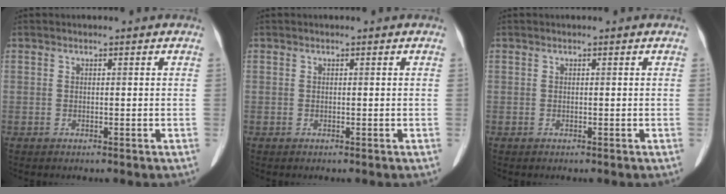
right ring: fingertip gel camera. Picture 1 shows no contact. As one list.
[{"total": 0.0}, {"total": 0.0}]